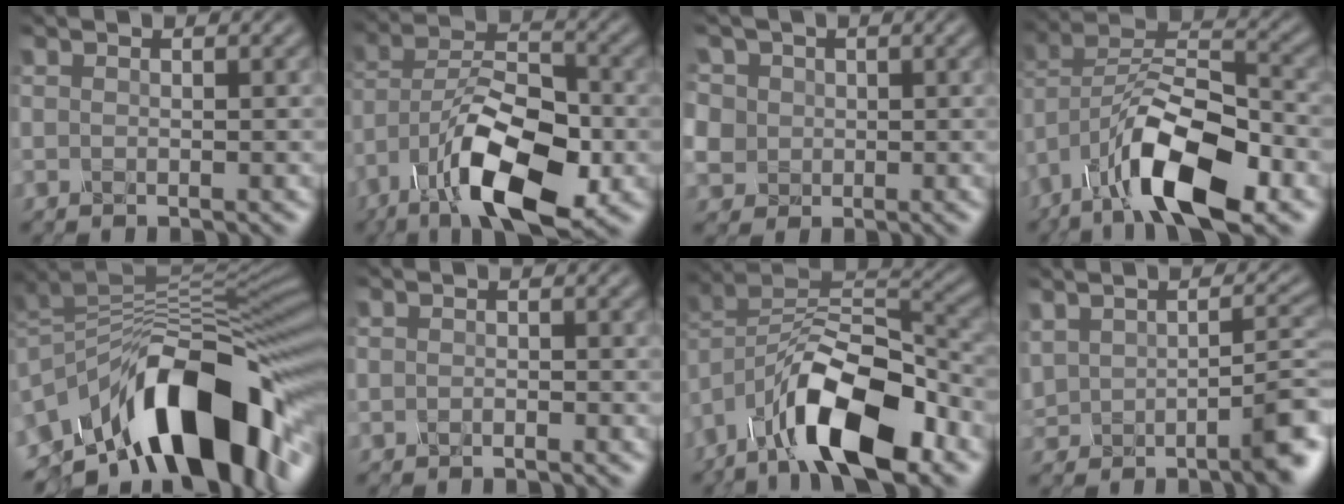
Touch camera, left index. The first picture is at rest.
{"total": 11.1, "force": [-6.3, 4.1, 8.2], "torque": [-0.150, 0.002, -0.109]}
{"total": 5.5, "force": [1.7, 4.9, 1.7], "torque": [-0.058, 0.022, 0.022]}
{"total": 11.2, "force": [-6.5, 4.0, 8.1], "torque": [-0.151, 0.003, -0.118]}
{"total": 14.2, "force": [-7.0, 6.7, 10.4], "torque": [-0.159, 0.020, -0.118]}
{"total": 0.6, "force": [-0.5, -0.2, -0.2], "torque": [-0.003, -0.003, -0.003]}
{"total": 11.7, "force": [-7.2, 4.3, 8.1], "torque": [-0.140, 0.003, -0.135]}
{"total": 4.4, "force": [-1.3, 1.6, 3.9], "torque": [-0.072, -0.003, -0.014]}